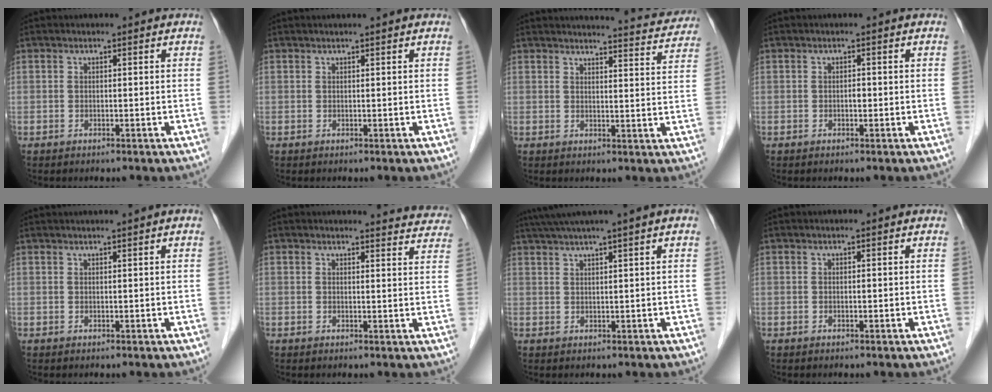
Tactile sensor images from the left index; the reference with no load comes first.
{"total": 2.0, "force": [1.7, -0.1, 1.1], "torque": [-0.011, 0.019, 0.025]}
{"total": 12.5, "force": [12.2, 0.8, 2.2], "torque": [-0.018, -0.031, 0.128]}
{"total": 0.7, "force": [-0.1, 0.4, 0.5], "torque": [-0.009, 0.002, -0.004]}
{"total": 1.9, "force": [1.5, -0.6, 1.1], "torque": [-0.015, 0.011, 0.033]}
{"total": 8.7, "force": [8.5, 1.2, 0.7], "torque": [0.017, -0.023, 0.066]}
{"total": 6.6, "force": [4.8, -1.4, 4.3], "torque": [-0.068, 0.032, 0.081]}
{"total": 0.0}